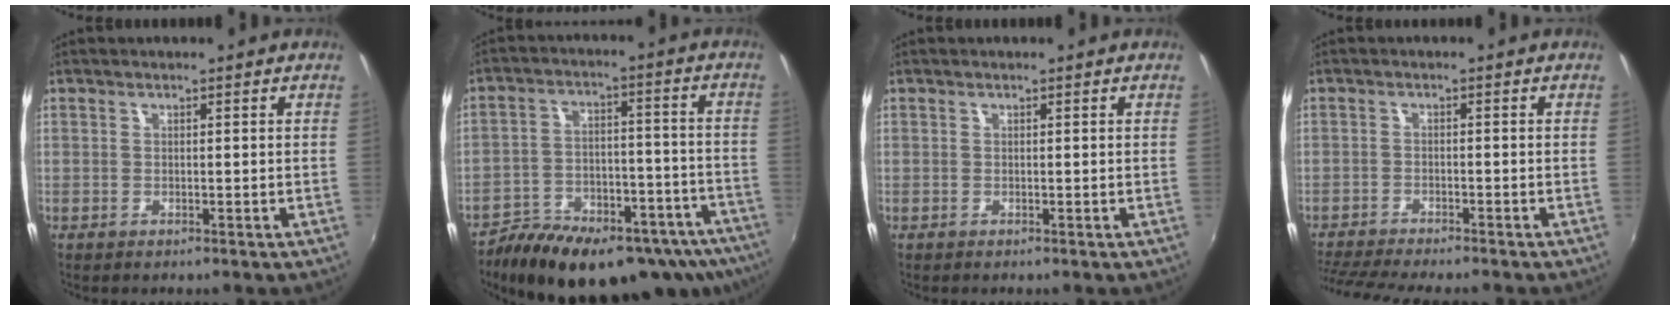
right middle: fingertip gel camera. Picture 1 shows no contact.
{"total": 24.7, "force": [-17.4, 10.6, 13.8], "torque": [-0.237, -0.013, -0.229]}
{"total": 0.0}
{"total": 9.6, "force": [-8.7, 0.7, 4.0], "torque": [-0.104, -0.024, -0.143]}